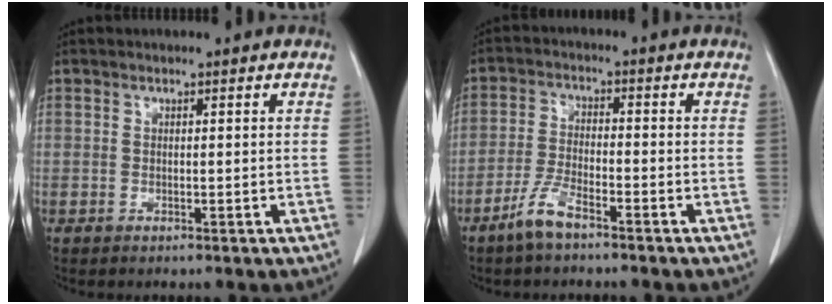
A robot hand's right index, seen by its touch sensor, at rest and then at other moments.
{"total": 5.1, "force": [-3.7, 0.9, 3.3], "torque": [-0.079, -0.004, -0.073]}